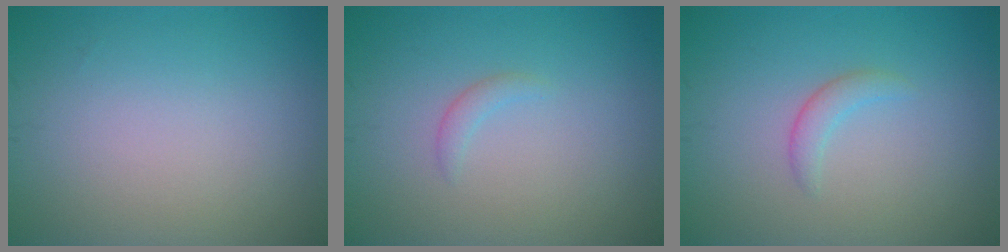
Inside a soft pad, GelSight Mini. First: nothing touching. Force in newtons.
{"total": 0.9, "press": 0.9, "slide": 0.1}
{"total": 1.4, "press": 1.4, "slide": 0.2}